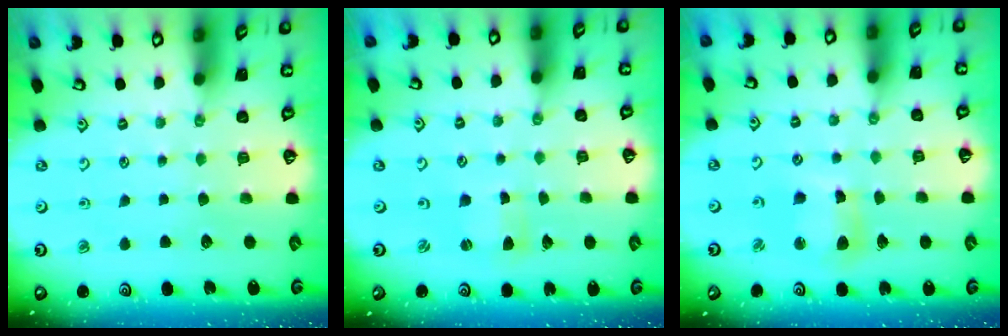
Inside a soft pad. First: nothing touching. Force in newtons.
{"total": 1.0, "press": 1.0, "slide": 0.2}
{"total": 8.6, "press": 8.4, "slide": 1.4}